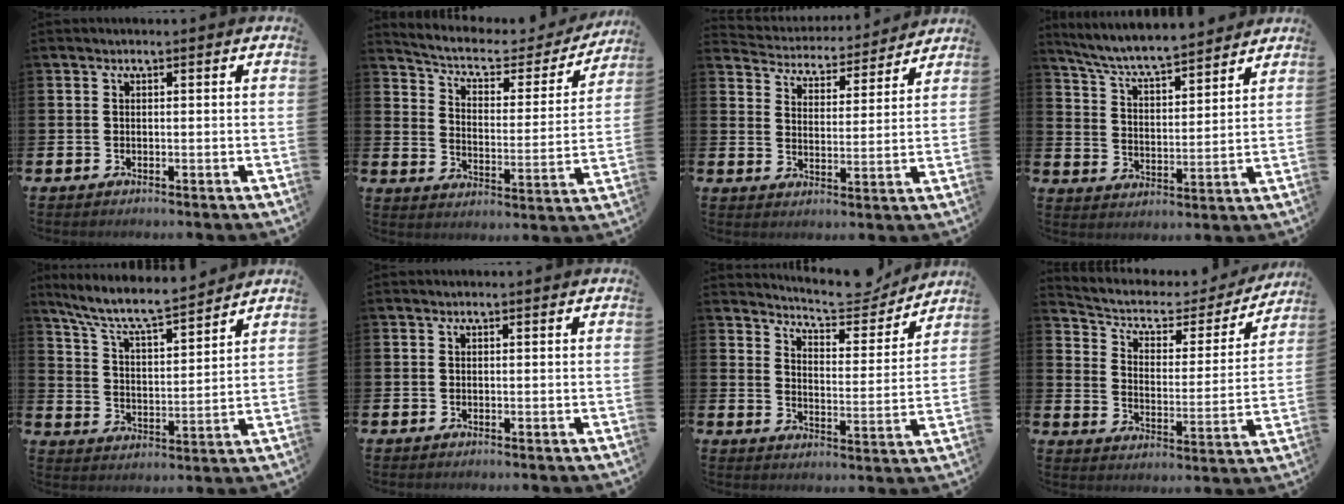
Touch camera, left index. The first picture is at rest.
{"total": 6.2, "force": [5.2, 2.4, 2.3], "torque": [-0.072, -0.038, 0.082]}
{"total": 4.6, "force": [4.4, 1.0, -0.1], "torque": [-0.022, -0.042, 0.073]}
{"total": 6.6, "force": [6.3, 0.5, 1.9], "torque": [-0.070, -0.045, 0.108]}
{"total": 8.3, "force": [7.7, 0.8, 3.1], "torque": [-0.096, -0.049, 0.135]}
{"total": 0.0}
{"total": 6.6, "force": [6.4, 1.0, 1.3], "torque": [-0.040, -0.049, 0.109]}
{"total": 5.6, "force": [4.6, 2.6, 1.7], "torque": [-0.060, -0.036, 0.071]}